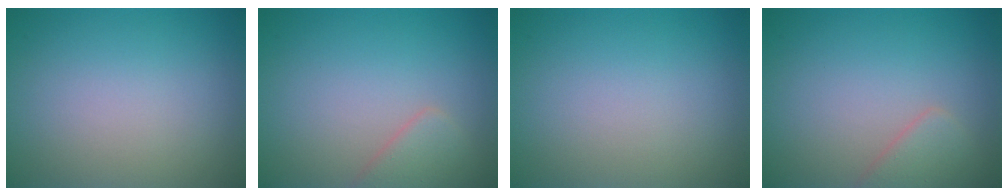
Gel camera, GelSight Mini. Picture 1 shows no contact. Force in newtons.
{"total": 1.9, "press": 1.9, "slide": 0.2}
{"total": 0.0}
{"total": 1.9, "press": 1.9, "slide": 0.2}